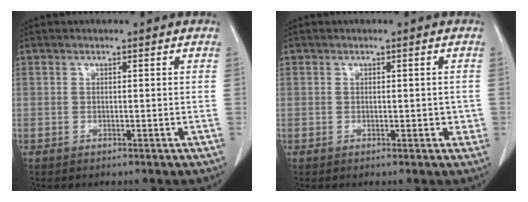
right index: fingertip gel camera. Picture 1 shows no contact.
{"total": 2.0, "force": [-0.1, 1.3, 1.5], "torque": [-0.013, 0.006, 0.001]}